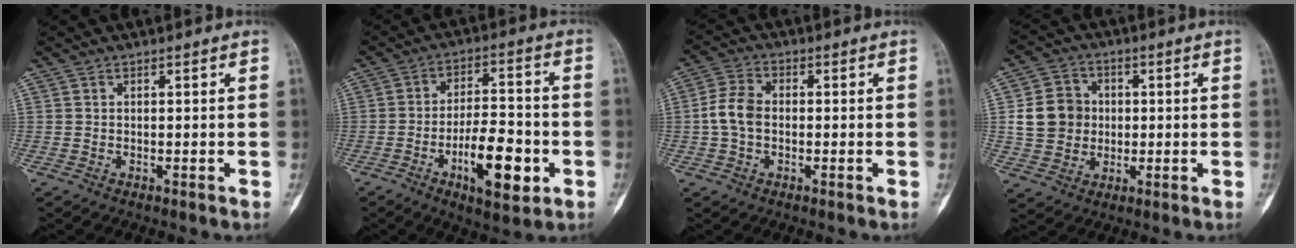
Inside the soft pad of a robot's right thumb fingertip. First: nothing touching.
{"total": 13.0, "force": [-4.5, 5.3, 11.0], "torque": [-0.165, 0.024, -0.068]}
{"total": 6.1, "force": [-0.5, 4.2, 4.4], "torque": [-0.089, 0.017, -0.018]}
{"total": 9.8, "force": [0.6, 8.8, 4.2], "torque": [-0.050, 0.009, 0.011]}